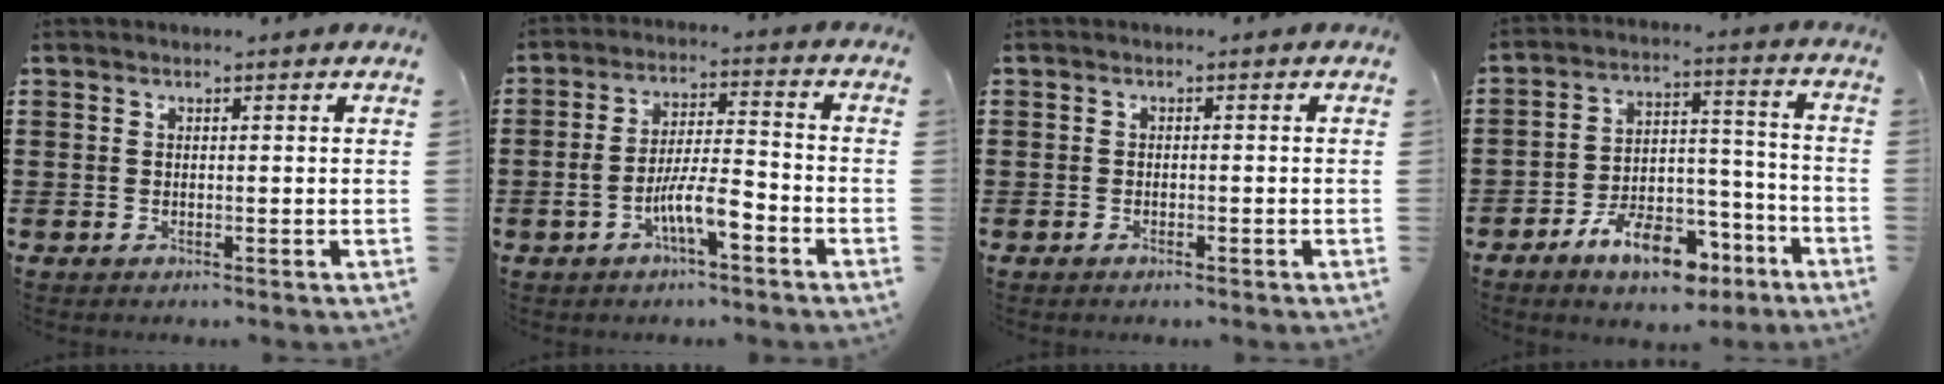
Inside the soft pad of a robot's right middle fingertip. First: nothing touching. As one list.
[{"total": 6.9, "force": [-3.3, 1.8, 5.8], "torque": [-0.123, -0.002, -0.067]}, {"total": 0.6, "force": [-0.5, 0.2, 0.3], "torque": [-0.009, -0.004, -0.008]}, {"total": 10.7, "force": [-7.2, 4.5, 6.4], "torque": [-0.108, 0.031, -0.128]}]